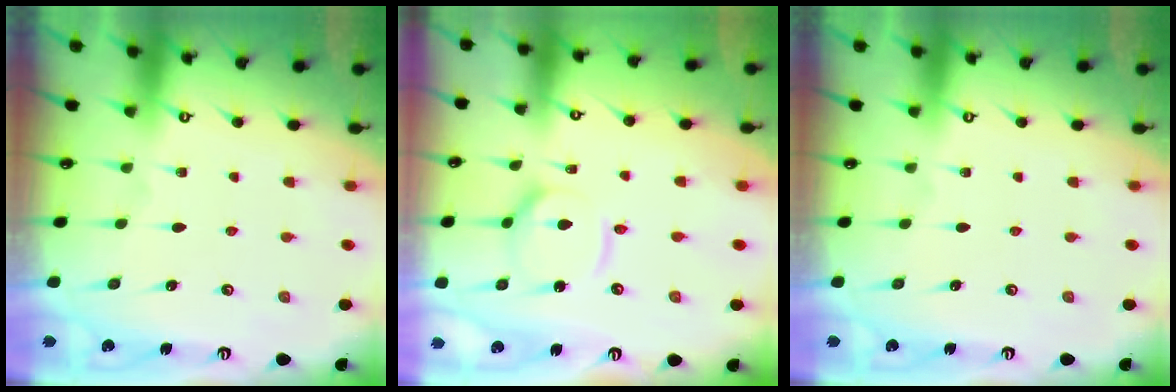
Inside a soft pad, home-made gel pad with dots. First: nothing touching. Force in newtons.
{"total": 9.1, "press": 9.0, "slide": 1.0}
{"total": 0.0}